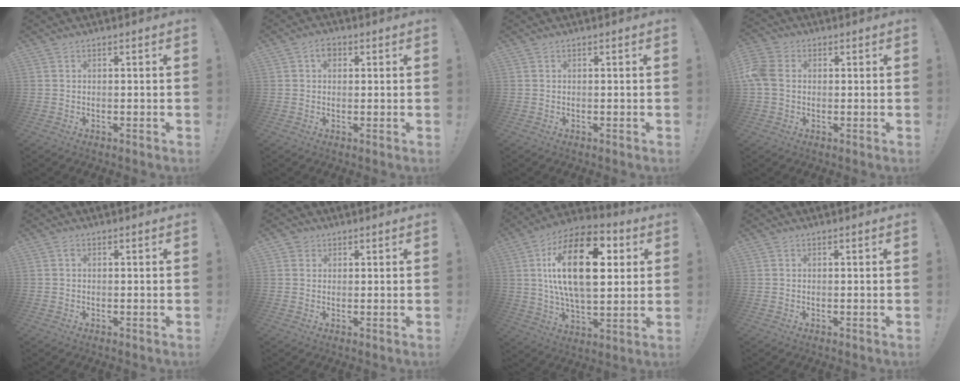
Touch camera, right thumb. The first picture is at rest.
{"total": 3.4, "force": [1.1, 2.3, 2.2], "torque": [-0.033, 0.003, 0.019]}
{"total": 0.0}
{"total": 8.1, "force": [0.8, 6.1, 5.2], "torque": [-0.115, 0.005, 0.018]}
{"total": 0.6, "force": [0.0, 0.4, 0.4], "torque": [-0.013, 0.005, 0.000]}
{"total": 2.3, "force": [1.0, 2.0, 0.4], "torque": [-0.011, 0.002, 0.017]}
{"total": 24.6, "force": [5.9, 12.4, 20.5], "torque": [-0.363, -0.008, 0.091]}
{"total": 0.0}